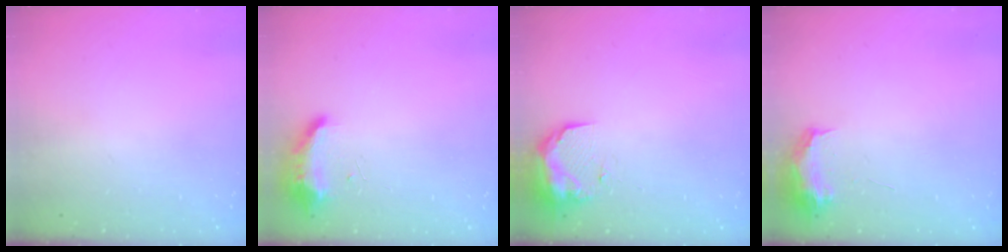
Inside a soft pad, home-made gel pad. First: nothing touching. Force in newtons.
{"total": 12.5, "press": 9.4, "slide": 8.2}
{"total": 9.6, "press": 9.6, "slide": 0.5}
{"total": 7.9, "press": 7.9, "slide": 0.2}